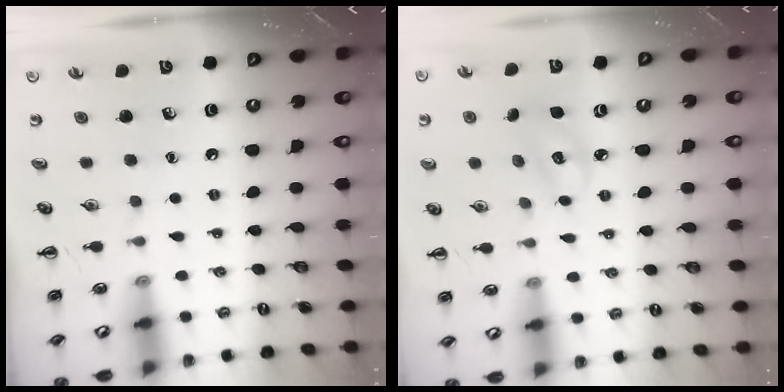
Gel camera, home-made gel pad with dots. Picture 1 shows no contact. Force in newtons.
{"total": 3.9, "press": 3.8, "slide": 0.9}